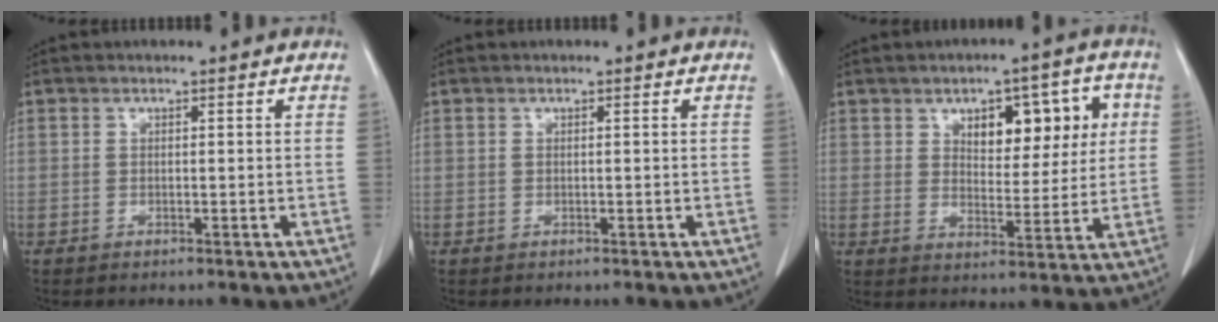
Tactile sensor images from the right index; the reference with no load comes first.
{"total": 0.0}
{"total": 12.1, "force": [4.0, 5.9, 9.8], "torque": [-0.134, 0.025, 0.067]}